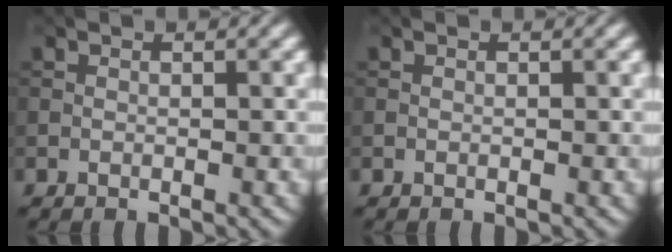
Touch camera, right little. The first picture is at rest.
{"total": 0.0}